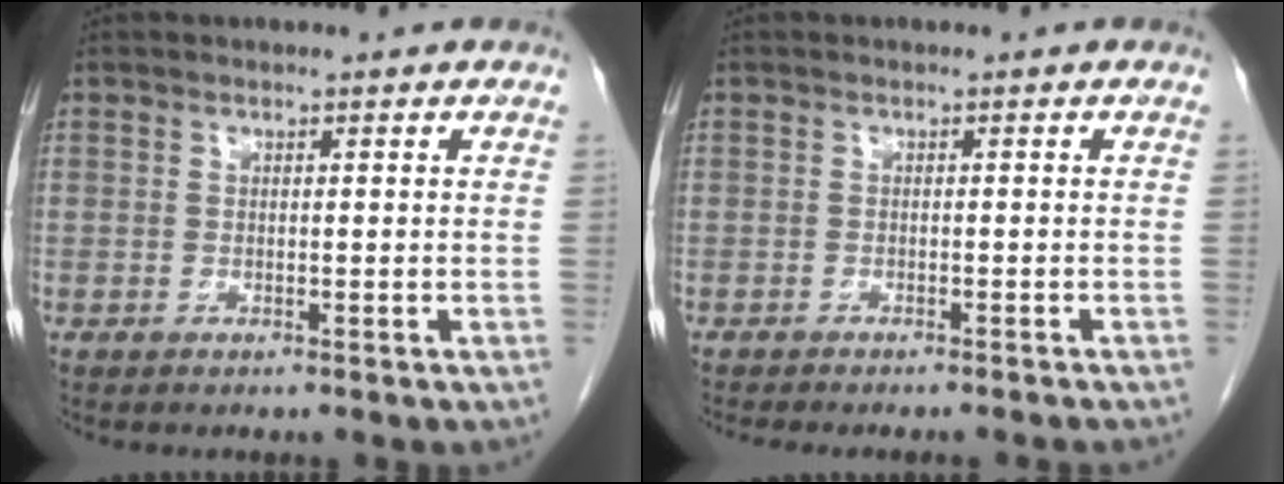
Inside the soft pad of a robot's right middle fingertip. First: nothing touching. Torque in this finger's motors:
{"motor_torque": [1.07, -1.07, 0.07, 0.04]}